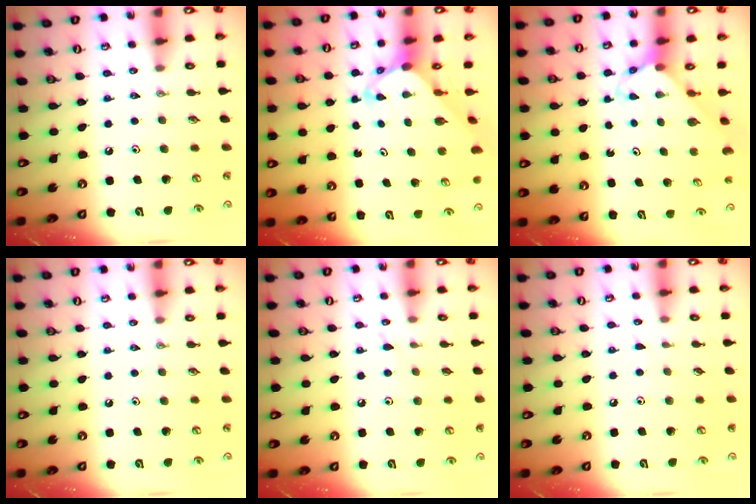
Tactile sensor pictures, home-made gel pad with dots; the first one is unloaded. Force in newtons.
{"total": 4.3, "press": 4.3, "slide": 0.4}
{"total": 2.7, "press": 2.7, "slide": 0.2}
{"total": 0.0}
{"total": 5.5, "press": 5.5, "slide": 0.6}
{"total": 2.9, "press": 2.9, "slide": 0.4}